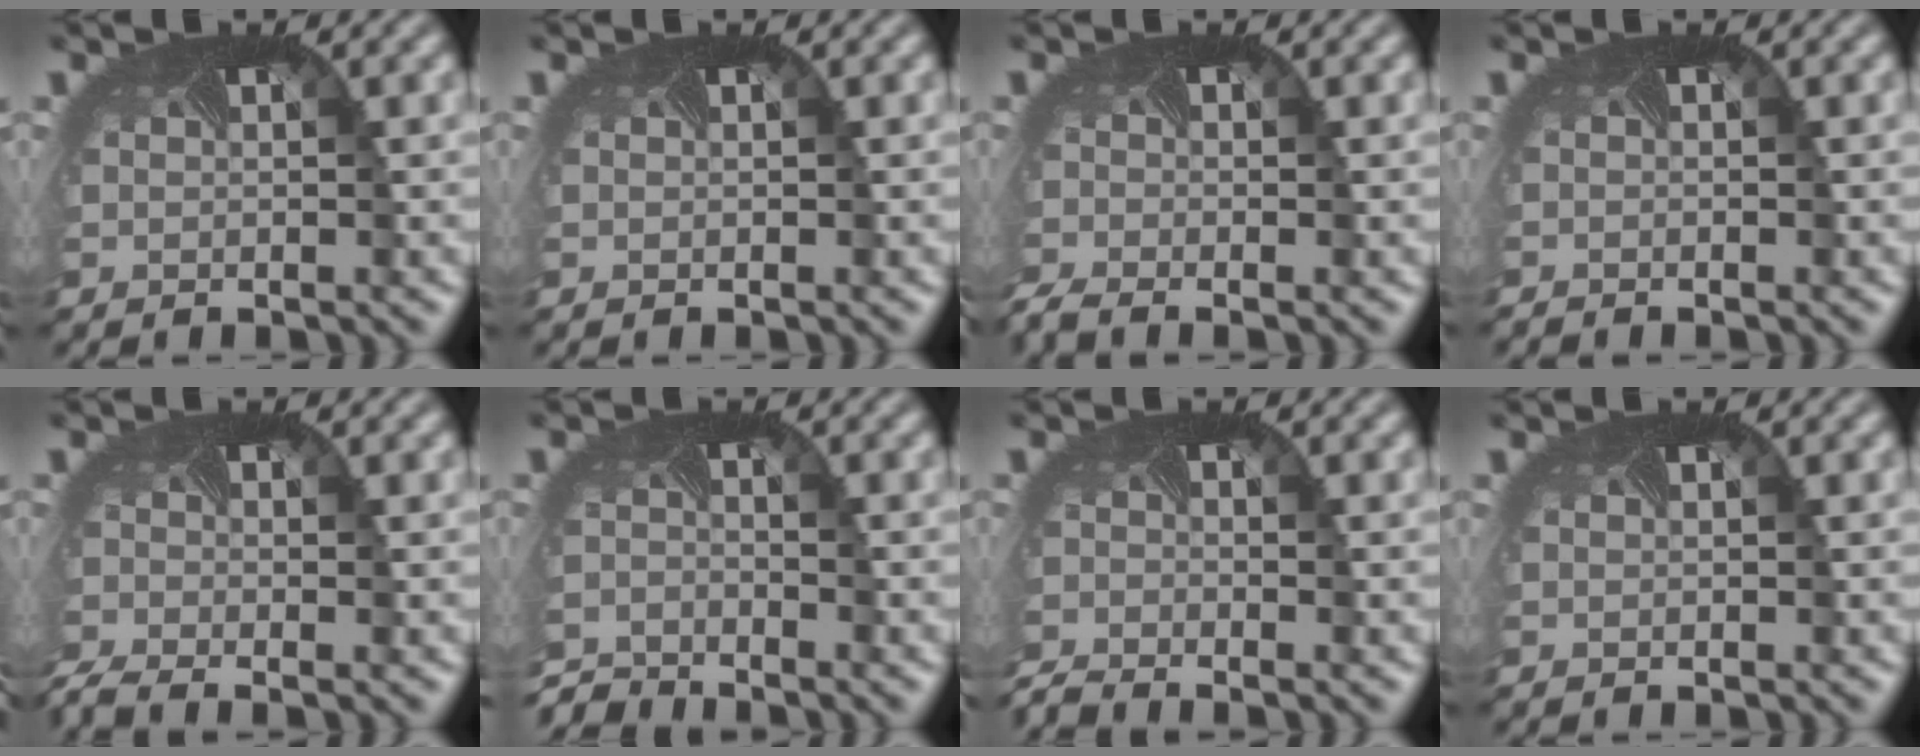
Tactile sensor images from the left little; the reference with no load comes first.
{"total": 0.0}
{"total": 2.8, "force": [-2.5, 0.6, 1.2], "torque": [-0.037, -0.021, -0.051]}
{"total": 0.8, "force": [-0.7, -0.4, -0.3], "torque": [0.001, -0.006, -0.013]}
{"total": 3.7, "force": [-3.1, 0.8, 1.8], "torque": [-0.050, -0.024, -0.065]}
{"total": 3.8, "force": [-3.7, 0.0, -0.2], "torque": [-0.011, -0.023, -0.077]}
{"total": 2.7, "force": [-2.6, -0.1, 0.2], "torque": [-0.015, -0.022, -0.058]}
{"total": 0.0}